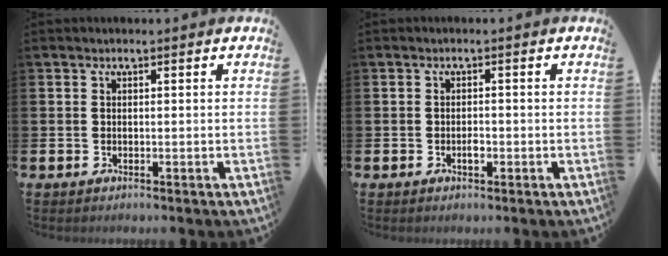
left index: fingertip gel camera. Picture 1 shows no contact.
{"total": 1.2, "force": [-0.4, 0.7, 0.9], "torque": [-0.017, -0.001, -0.007]}